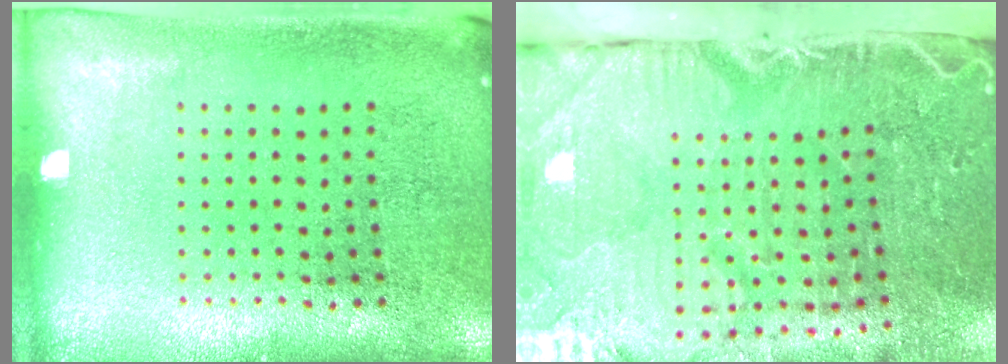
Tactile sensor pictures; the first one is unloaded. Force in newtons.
{"total": 5.4, "press": 4.4, "slide": 3.1}